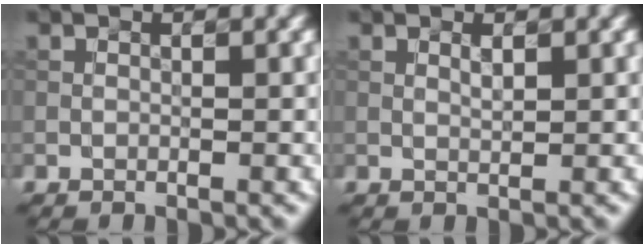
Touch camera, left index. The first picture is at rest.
{"total": 0.7, "force": [0.4, 0.1, 0.6], "torque": [-0.012, 0.000, 0.008]}